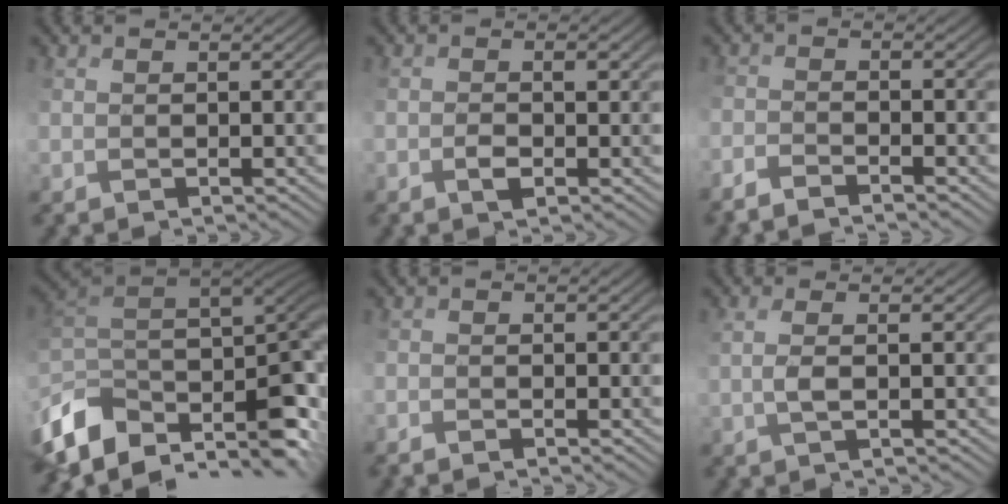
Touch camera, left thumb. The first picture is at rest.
{"total": 1.8, "force": [-0.1, 0.5, 1.7], "torque": [-0.029, 0.006, -0.001]}
{"total": 3.5, "force": [-3.2, -0.2, 1.3], "torque": [-0.028, -0.003, -0.065]}
{"total": 12.6, "force": [-0.9, 7.9, 9.8], "torque": [-0.227, -0.005, 0.006]}
{"total": 1.6, "force": [-1.4, -0.1, 0.6], "torque": [-0.009, -0.003, -0.028]}
{"total": 1.6, "force": [0.9, -1.1, 0.9], "torque": [-0.009, 0.014, 0.016]}